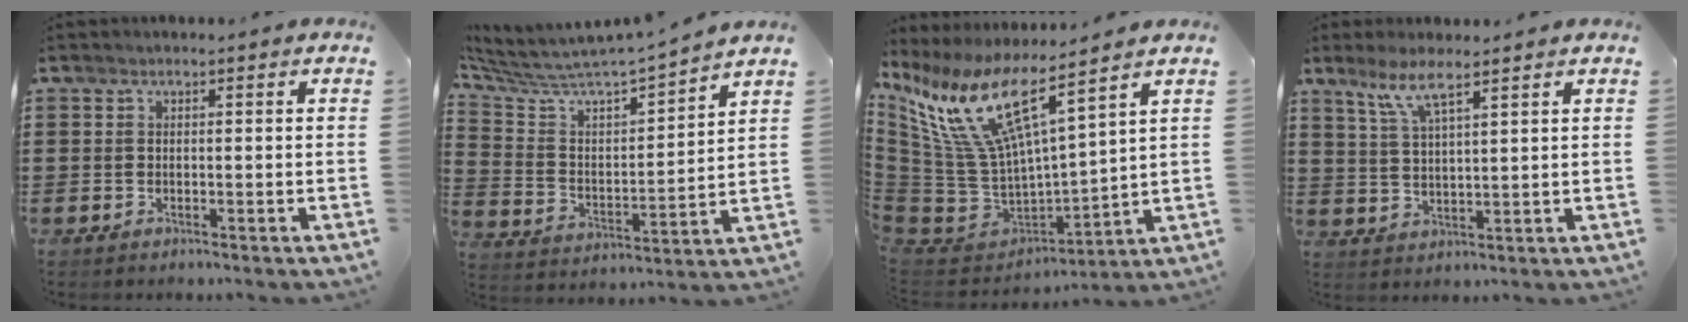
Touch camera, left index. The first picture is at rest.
{"total": 5.4, "force": [5.1, 0.7, 1.7], "torque": [-0.066, -0.052, 0.080]}
{"total": 13.1, "force": [7.4, 4.1, 9.9], "torque": [-0.248, -0.062, 0.123]}
{"total": 6.0, "force": [4.3, 0.8, 4.0], "torque": [-0.092, -0.003, 0.076]}